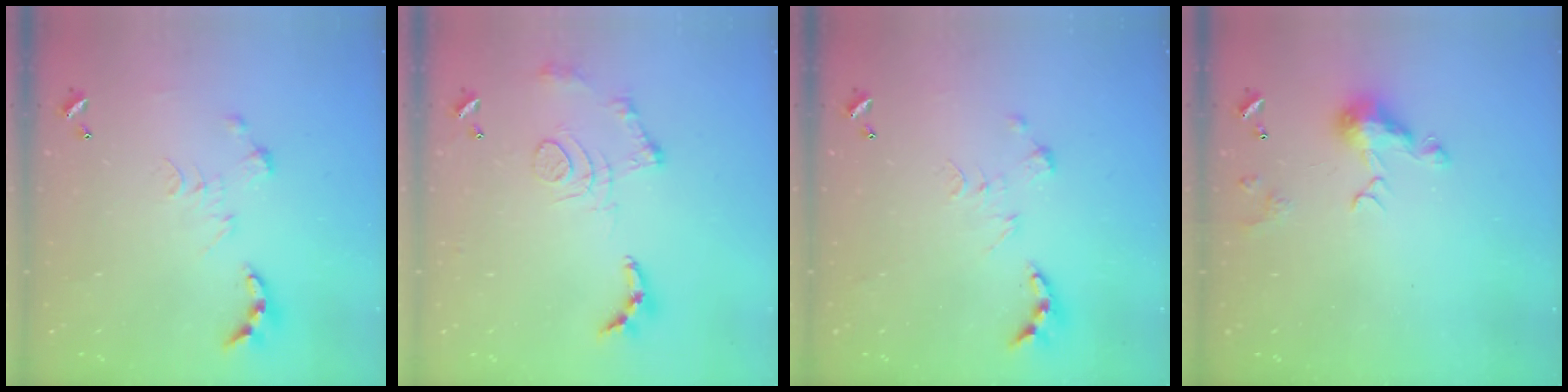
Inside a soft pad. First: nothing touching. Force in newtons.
{"total": 12.5, "press": 12.5, "slide": 1.1}
{"total": 0.0}
{"total": 7.3, "press": 7.3, "slide": 1.0}